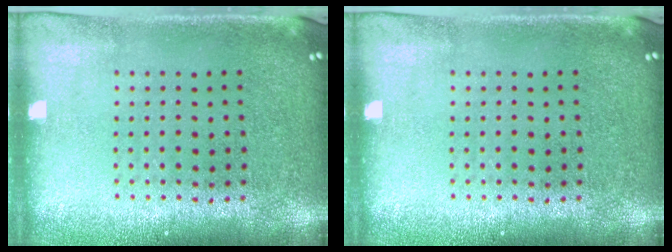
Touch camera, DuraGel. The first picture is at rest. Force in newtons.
{"total": 0.0}